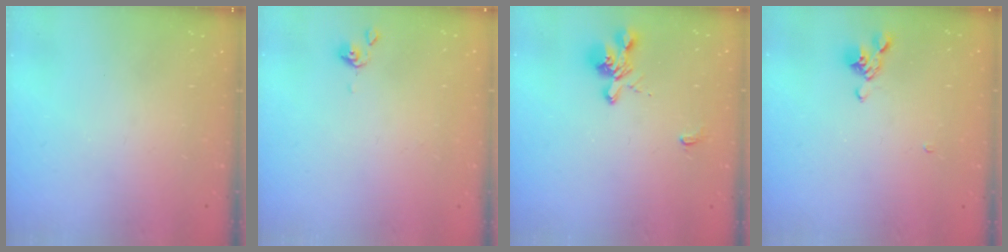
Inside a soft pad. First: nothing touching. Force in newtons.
{"total": 0.6, "press": 0.5, "slide": 0.2}
{"total": 1.5, "press": 1.0, "slide": 1.2}
{"total": 1.8, "press": 1.5, "slide": 1.0}